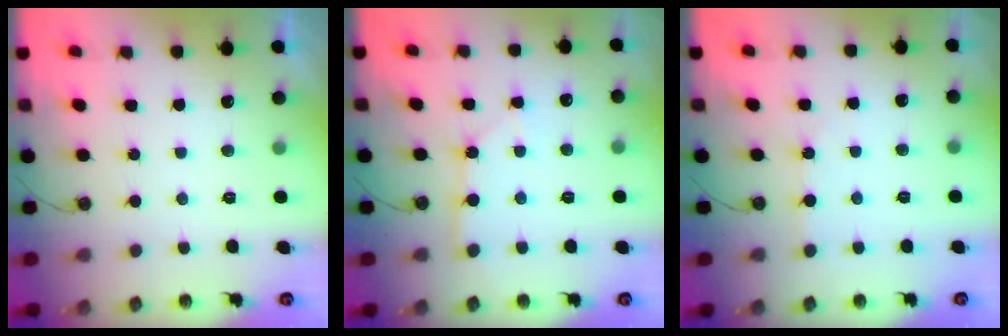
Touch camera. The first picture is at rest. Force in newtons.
{"total": 3.3, "press": 3.3, "slide": 0.4}
{"total": 2.3, "press": 2.3, "slide": 0.3}